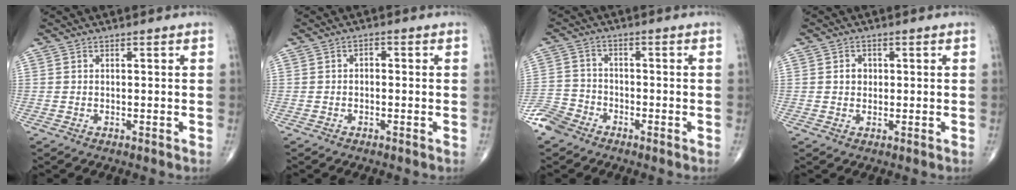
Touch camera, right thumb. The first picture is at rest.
{"total": 1.5, "force": [-0.1, 1.0, 1.1], "torque": [-0.010, 0.006, -0.007]}
{"total": 5.4, "force": [-4.1, 3.3, 1.3], "torque": [-0.020, 0.010, -0.093]}
{"total": 2.1, "force": [0.3, 1.9, 1.0], "torque": [-0.002, 0.003, 0.003]}